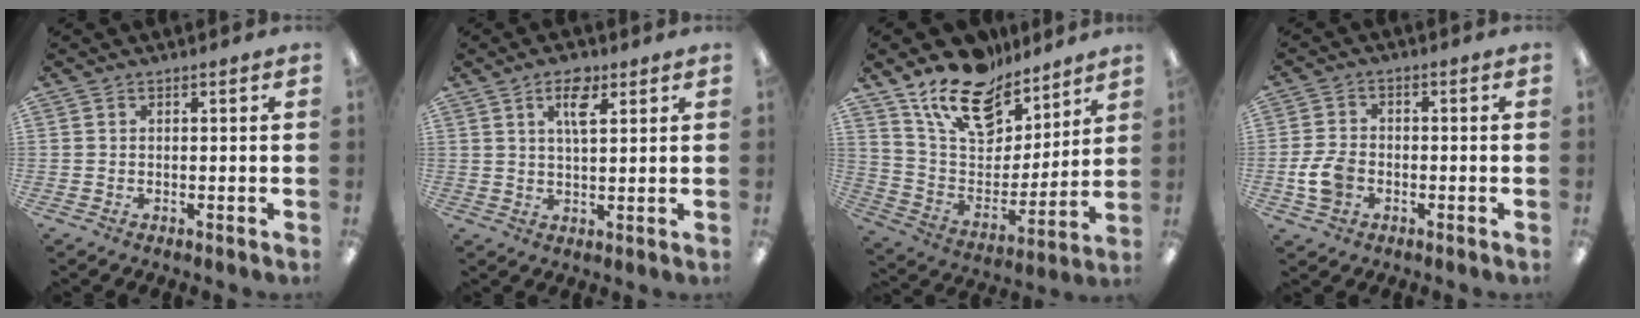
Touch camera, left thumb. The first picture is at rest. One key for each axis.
{"total": 6.5, "fx": 3.4, "fy": 2.7, "fz": 4.8, "tx": -0.081, "ty": -0.004, "tz": 0.055}
{"total": 17.9, "fx": 13.9, "fy": 8.7, "fz": 7.2, "tx": -0.149, "ty": -0.086, "tz": 0.250}
{"total": 6.6, "fx": -1.9, "fy": 4.7, "fz": 4.3, "tx": -0.096, "ty": 0.008, "tz": -0.036}